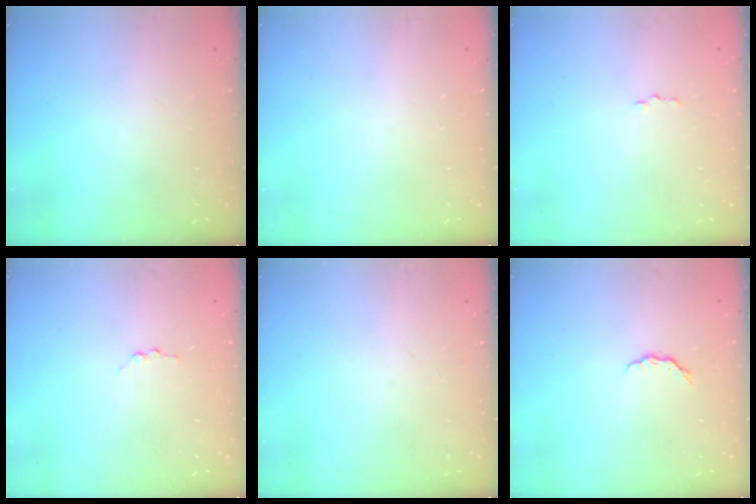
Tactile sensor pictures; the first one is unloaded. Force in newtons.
{"total": 0.0}
{"total": 1.5, "press": 1.5, "slide": 0.2}
{"total": 2.8, "press": 2.8, "slide": 0.3}
{"total": 0.0}
{"total": 3.7, "press": 3.6, "slide": 0.5}